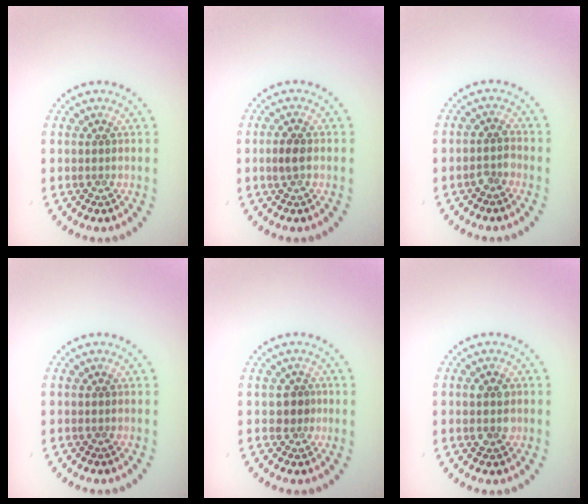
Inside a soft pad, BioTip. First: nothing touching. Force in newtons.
{"total": 1.5, "press": 1.5, "slide": 0.2}
{"total": 1.4, "press": 1.3, "slide": 0.6}
{"total": 0.0}
{"total": 1.7, "press": 1.4, "slide": 0.8}
{"total": 2.6, "press": 2.6, "slide": 0.3}